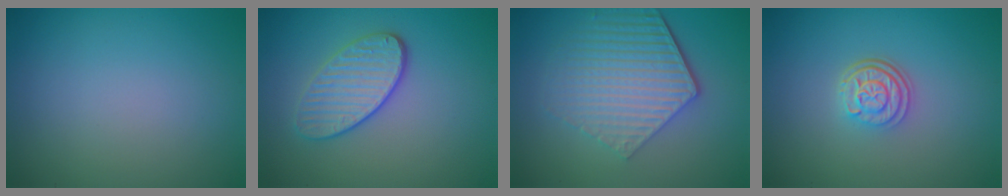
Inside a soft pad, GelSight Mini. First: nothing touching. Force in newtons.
{"total": 3.7, "press": 3.2, "slide": 1.7}
{"total": 6.4, "press": 4.6, "slide": 4.4}
{"total": 3.2, "press": 2.5, "slide": 2.0}